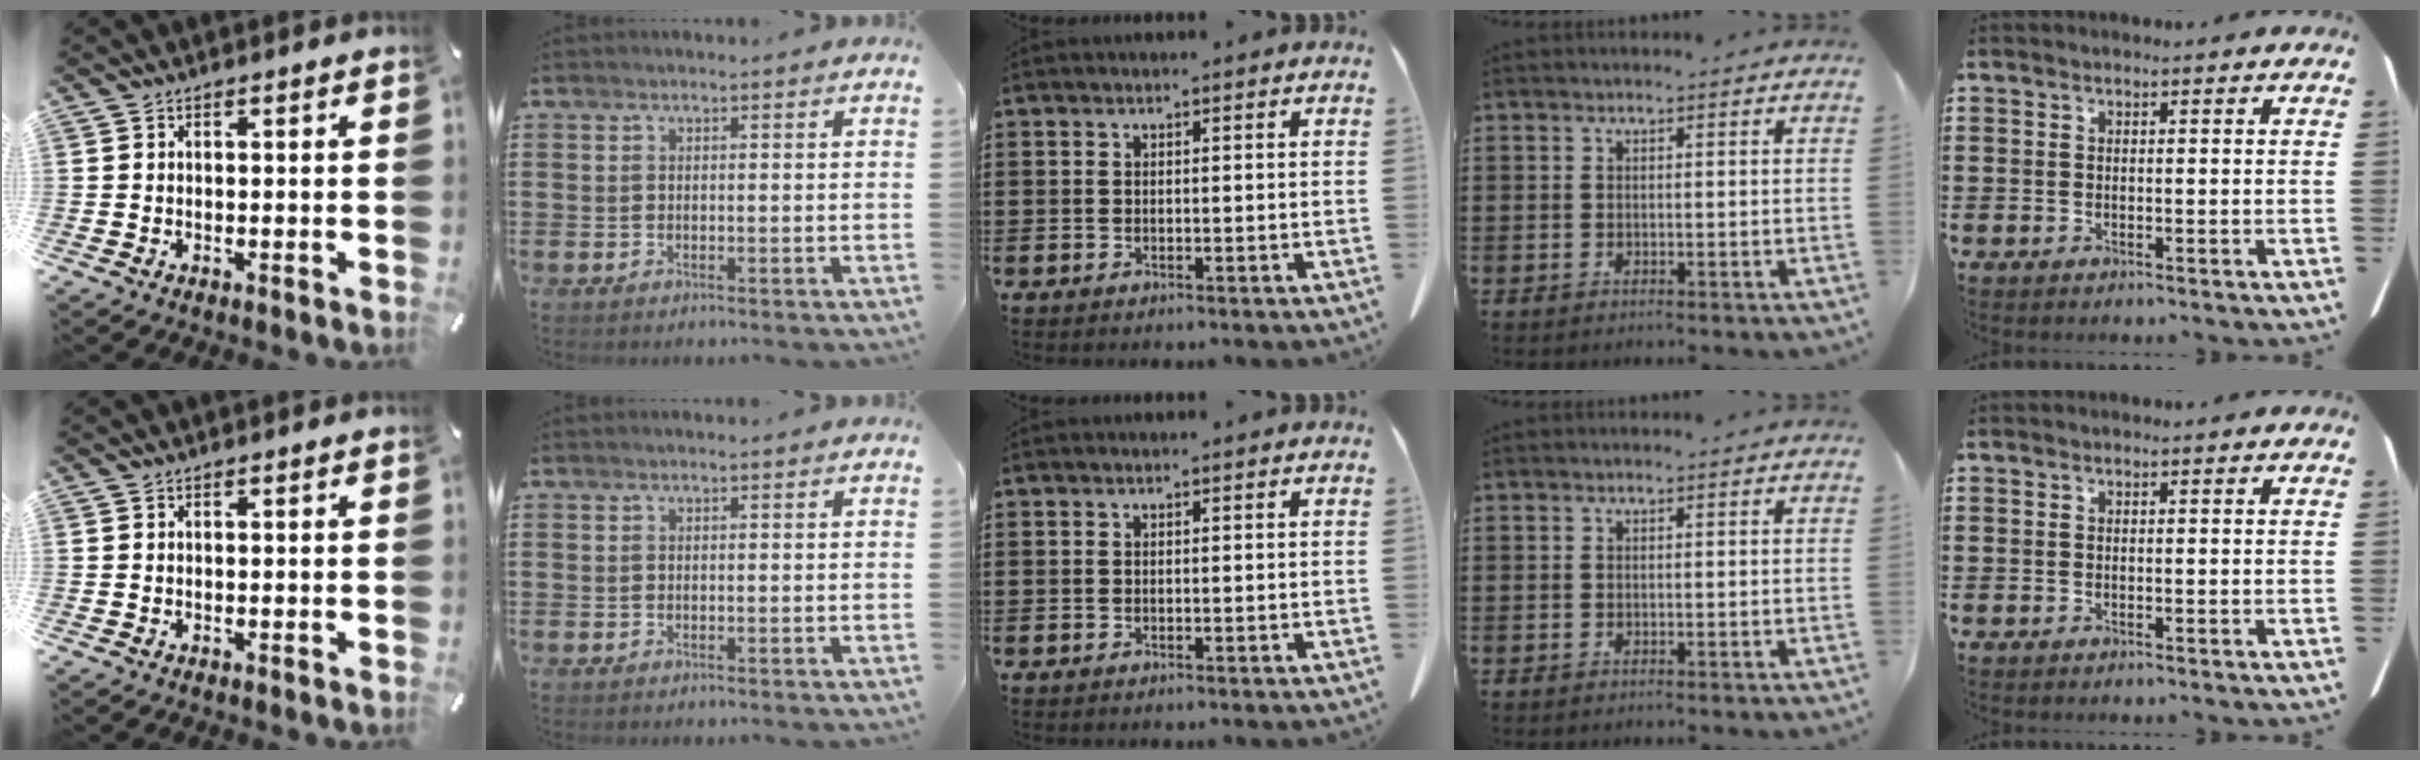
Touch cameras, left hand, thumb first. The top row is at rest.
{}